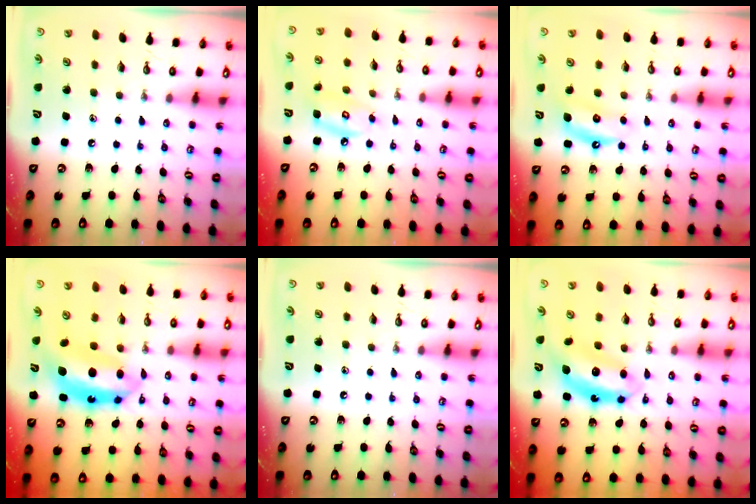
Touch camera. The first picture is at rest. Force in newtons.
{"total": 7.9, "press": 7.9, "slide": 0.6}
{"total": 5.8, "press": 5.8, "slide": 0.7}
{"total": 9.9, "press": 9.8, "slide": 1.3}
{"total": 0.0}
{"total": 7.3, "press": 7.3, "slide": 0.2}